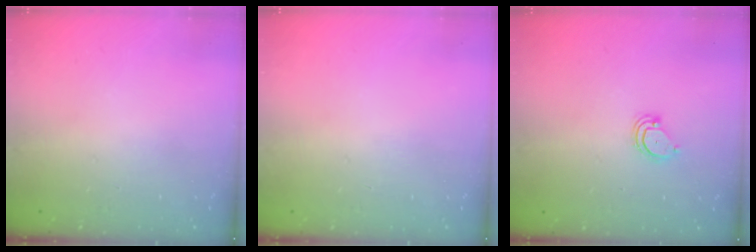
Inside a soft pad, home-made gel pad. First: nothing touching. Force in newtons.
{"total": 0.0}
{"total": 3.6, "press": 3.5, "slide": 0.3}